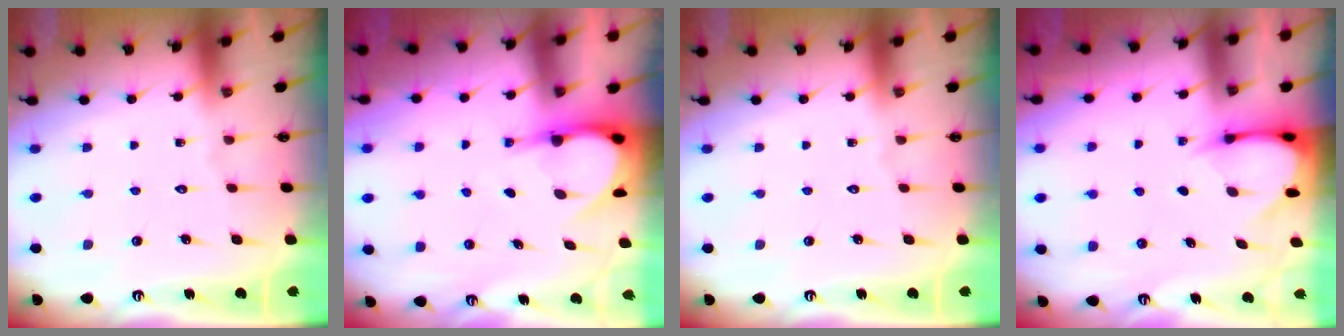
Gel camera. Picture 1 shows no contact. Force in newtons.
{"total": 5.1, "press": 5.0, "slide": 0.5}
{"total": 0.0}
{"total": 3.6, "press": 3.6, "slide": 0.3}